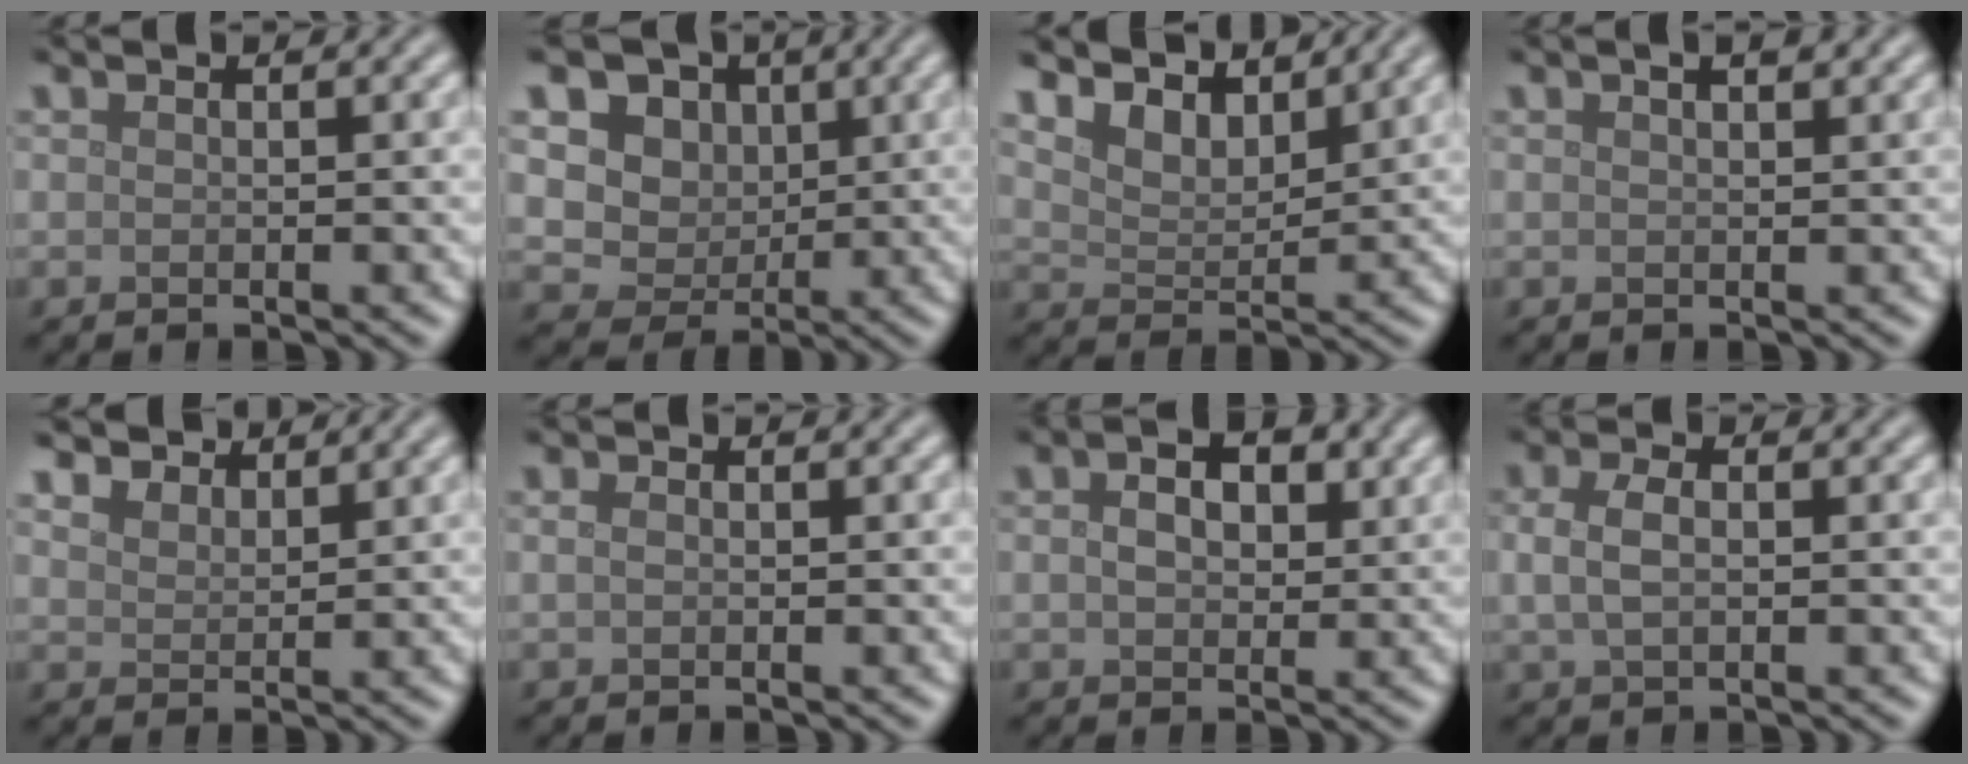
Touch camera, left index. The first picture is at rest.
{"total": 9.1, "force": [3.4, 7.3, 4.3], "torque": [-0.077, 0.012, 0.046]}
{"total": 6.3, "force": [5.3, 2.5, 2.5], "torque": [-0.072, -0.007, 0.089]}
{"total": 1.9, "force": [1.2, 0.6, 1.3], "torque": [-0.012, -0.002, 0.016]}
{"total": 4.3, "force": [3.9, 1.6, 1.0], "torque": [-0.035, -0.010, 0.074]}
{"total": 0.7, "force": [0.0, 0.5, 0.5], "torque": [-0.012, 0.001, 0.000]}
{"total": 3.4, "force": [0.9, 2.1, 2.5], "torque": [-0.043, 0.004, 0.014]}
{"total": 2.5, "force": [0.3, 1.4, 2.0], "torque": [-0.048, 0.003, 0.003]}